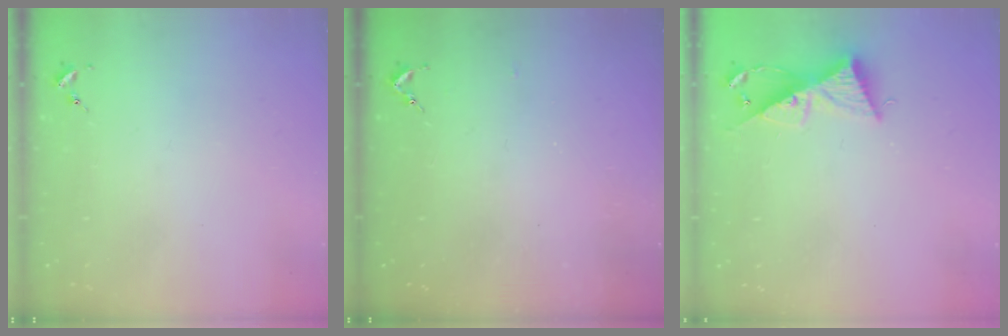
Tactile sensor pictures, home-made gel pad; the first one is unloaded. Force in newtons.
{"total": 2.6, "press": 2.5, "slide": 0.3}
{"total": 9.8, "press": 9.8, "slide": 0.2}